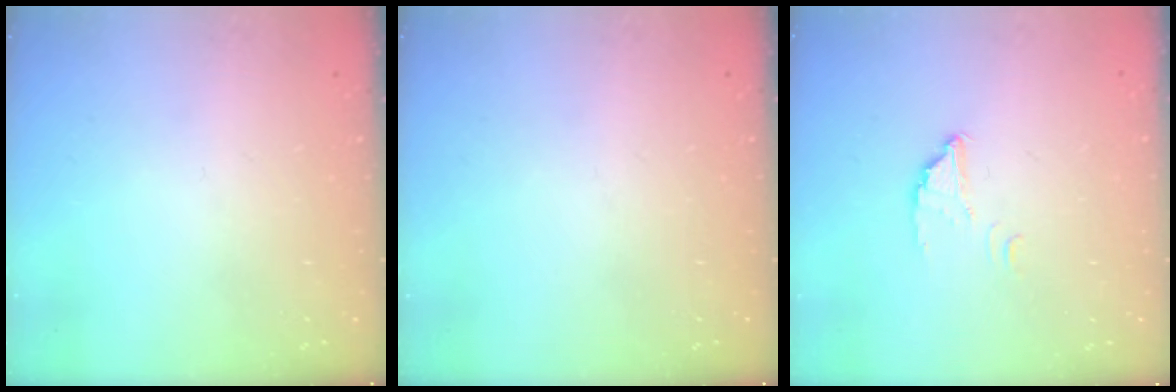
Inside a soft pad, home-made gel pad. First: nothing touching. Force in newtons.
{"total": 0.0}
{"total": 2.8, "press": 2.8, "slide": 0.1}